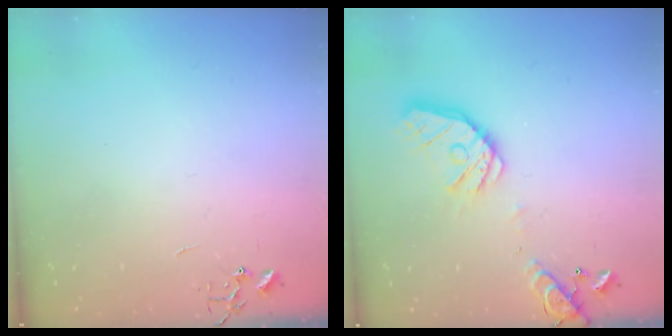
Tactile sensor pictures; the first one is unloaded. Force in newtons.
{"total": 16.9, "press": 16.7, "slide": 3.0}